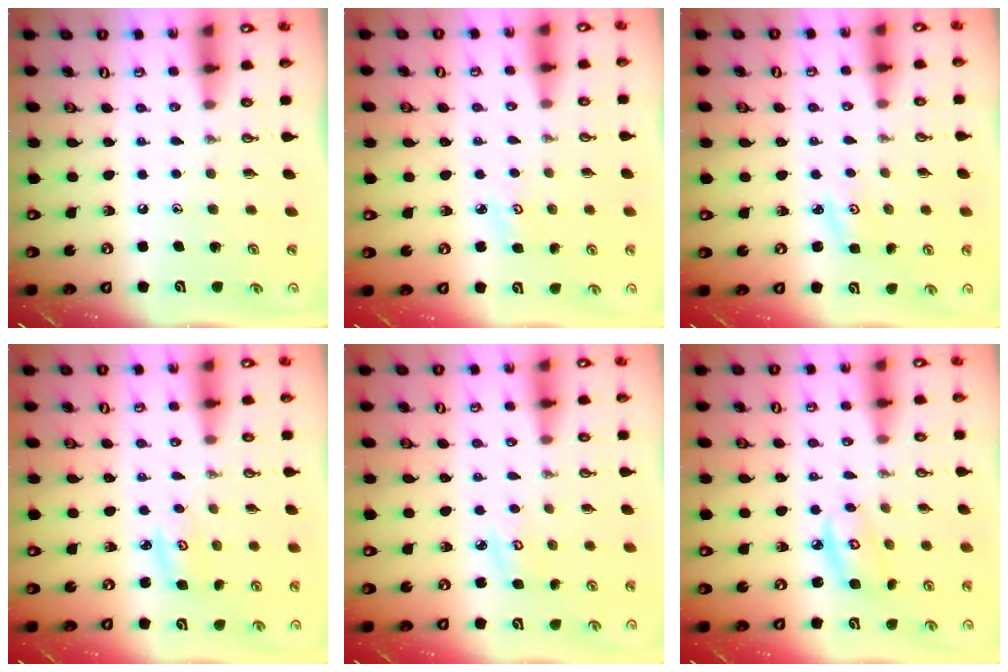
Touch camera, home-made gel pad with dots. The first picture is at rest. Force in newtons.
{"total": 2.8, "press": 2.8, "slide": 0.4}
{"total": 2.5, "press": 2.5, "slide": 0.3}
{"total": 2.6, "press": 2.6, "slide": 0.3}
{"total": 4.0, "press": 4.0, "slide": 0.4}
{"total": 5.2, "press": 5.2, "slide": 0.2}